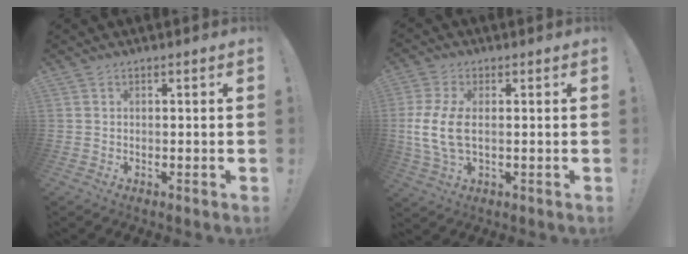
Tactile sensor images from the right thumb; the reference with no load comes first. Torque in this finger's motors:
{"motor_torque": [0.62, 0.62, 1.96, 0.58, 0.39]}